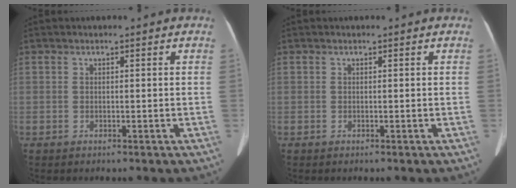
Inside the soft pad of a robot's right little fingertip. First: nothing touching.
{"total": 0.0}